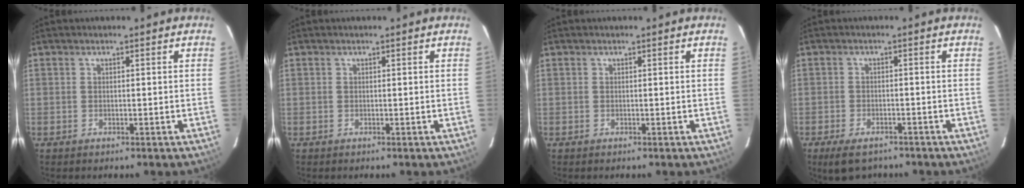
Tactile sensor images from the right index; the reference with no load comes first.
{"total": 0.0}
{"total": 0.0}
{"total": 6.1, "force": [-4.6, 2.8, 2.9], "torque": [-0.073, -0.012, -0.073]}